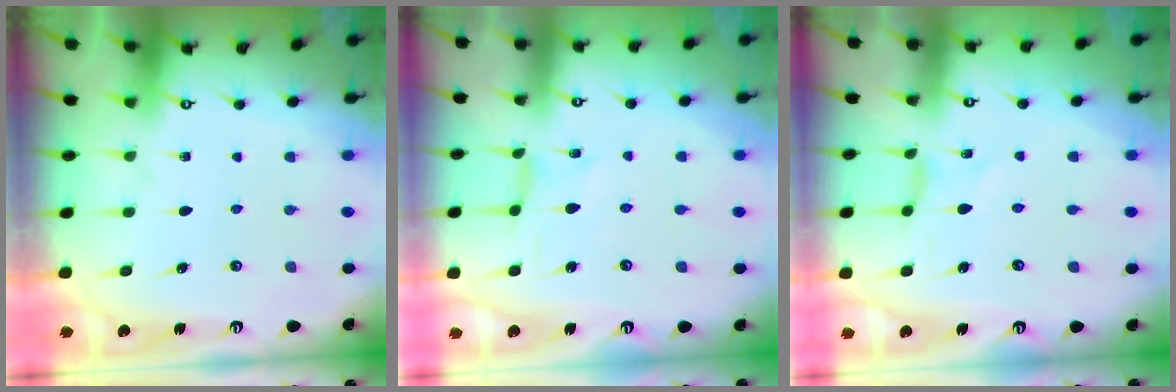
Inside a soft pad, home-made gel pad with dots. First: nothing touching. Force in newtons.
{"total": 0.0}
{"total": 0.0}